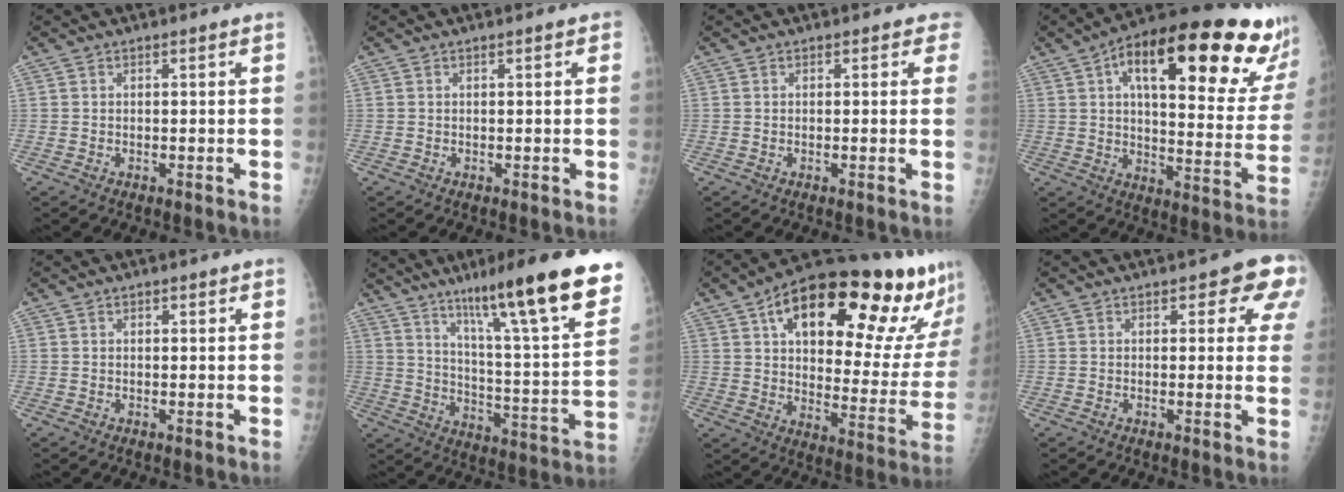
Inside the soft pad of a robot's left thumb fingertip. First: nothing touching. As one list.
[{"total": 0.8, "force": [0.3, 0.3, 0.7], "torque": [-0.006, 0.002, 0.001]}, {"total": 1.7, "force": [1.0, 1.1, 0.7], "torque": [0.017, -0.002, -0.002]}, {"total": 30.3, "force": [16.5, 9.7, 23.4], "torque": [-0.292, -0.025, 0.229]}, {"total": 0.7, "force": [0.4, 0.4, 0.4], "torque": [-0.001, -0.001, 0.003]}, {"total": 25.6, "force": [16.7, 2.7, 19.3], "torque": [-0.266, -0.060, 0.251]}, {"total": 29.5, "force": [17.2, 10.4, 21.7], "torque": [-0.269, -0.035, 0.249]}, {"total": 6.9, "force": [3.3, 3.5, 5.0], "torque": [-0.010, -0.006, 0.027]}]